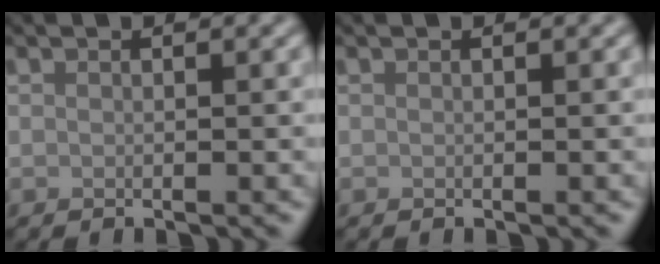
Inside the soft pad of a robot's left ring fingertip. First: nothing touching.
{"total": 0.0}